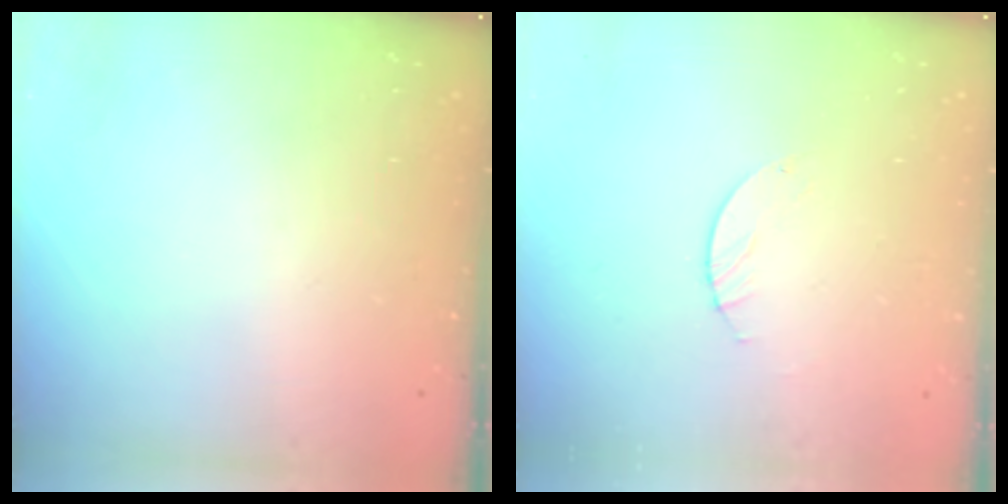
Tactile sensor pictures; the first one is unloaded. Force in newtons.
{"total": 0.9, "press": 0.8, "slide": 0.2}